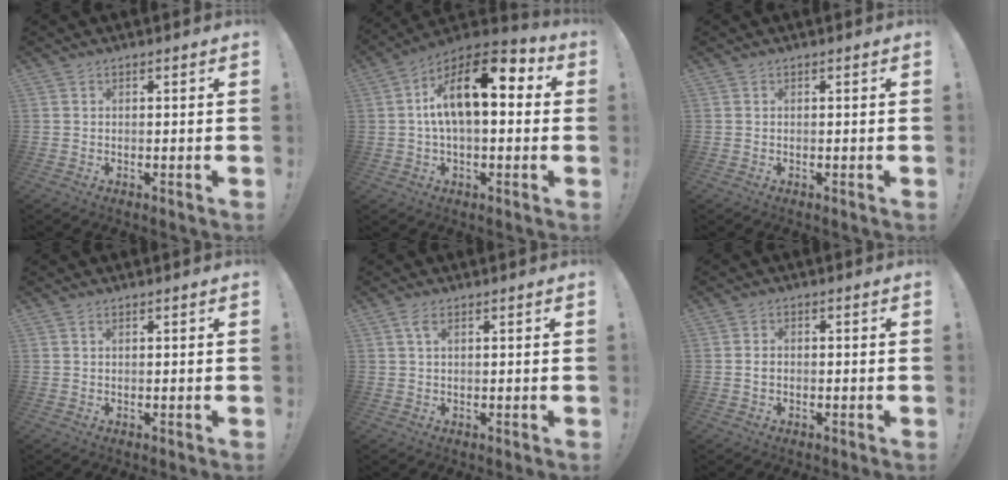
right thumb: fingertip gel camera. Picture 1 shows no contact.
{"total": 17.4, "force": [3.6, 7.9, 15.1], "torque": [-0.248, -0.009, 0.052]}
{"total": 0.0}
{"total": 0.6, "force": [0.4, 0.1, 0.4], "torque": [0.000, -0.003, 0.006]}
{"total": 2.6, "force": [1.2, 1.0, 2.1], "torque": [-0.037, -0.001, 0.020]}
{"total": 1.6, "force": [-0.5, 1.2, 0.8], "torque": [-0.008, 0.004, -0.010]}